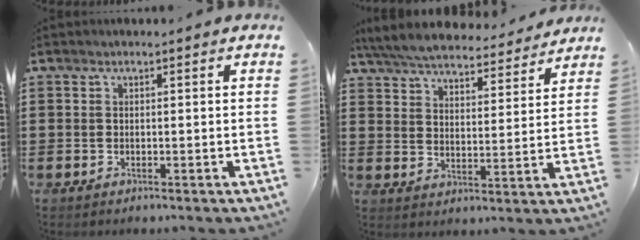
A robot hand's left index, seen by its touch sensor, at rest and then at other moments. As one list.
[{"total": 6.5, "force": [6.3, 0.2, 1.4], "torque": [-0.055, -0.041, 0.111]}]